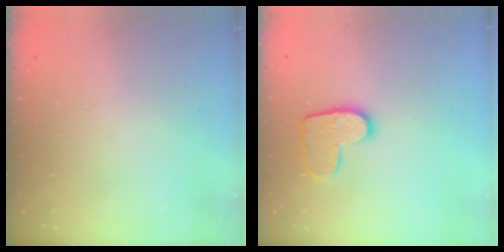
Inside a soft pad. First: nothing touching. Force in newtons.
{"total": 10.4, "press": 10.4, "slide": 0.5}